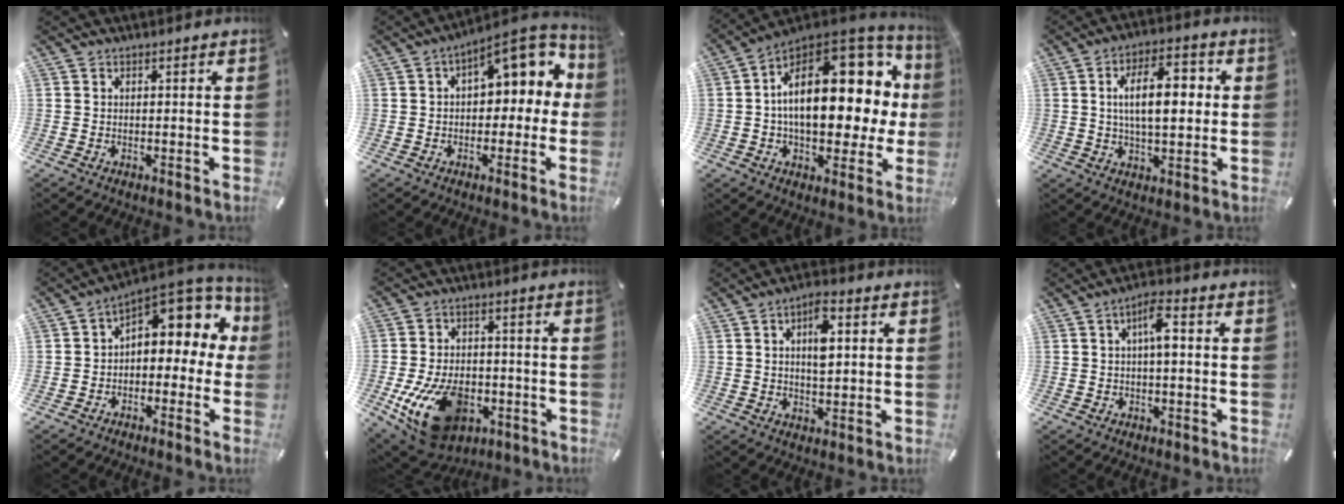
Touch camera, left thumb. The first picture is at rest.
{"total": 11.1, "force": [4.0, 6.3, 8.2], "torque": [-0.095, -0.030, 0.066]}
{"total": 26.1, "force": [4.9, 14.1, 21.4], "torque": [-0.330, -0.034, 0.092]}
{"total": 12.8, "force": [1.9, 6.5, 10.9], "torque": [-0.179, 0.001, 0.023]}
{"total": 9.4, "force": [4.5, 5.8, 5.8], "torque": [-0.078, -0.041, 0.080]}
{"total": 17.5, "force": [-6.3, 11.1, 12.0], "torque": [-0.219, 0.029, -0.095]}
{"total": 7.6, "force": [1.8, 3.6, 6.4], "torque": [-0.098, -0.001, 0.023]}
{"total": 5.9, "force": [0.3, 2.1, 5.6], "torque": [-0.099, 0.015, 0.001]}